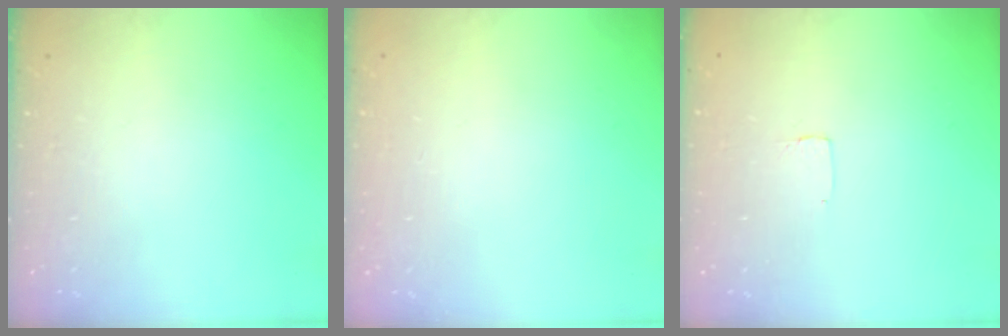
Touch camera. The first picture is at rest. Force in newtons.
{"total": 0.8, "press": 0.4, "slide": 0.7}
{"total": 2.6, "press": 2.6, "slide": 0.2}